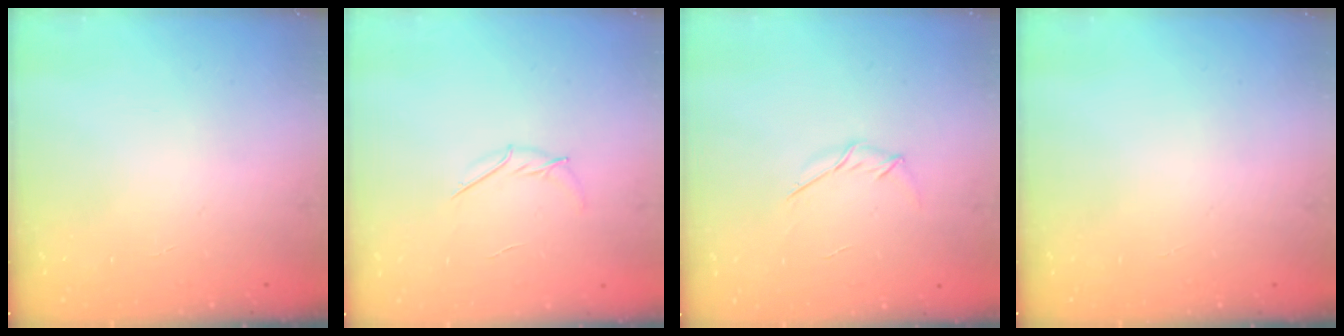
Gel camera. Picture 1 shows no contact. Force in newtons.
{"total": 4.1, "press": 4.0, "slide": 1.0}
{"total": 3.9, "press": 3.8, "slide": 0.9}
{"total": 0.0}